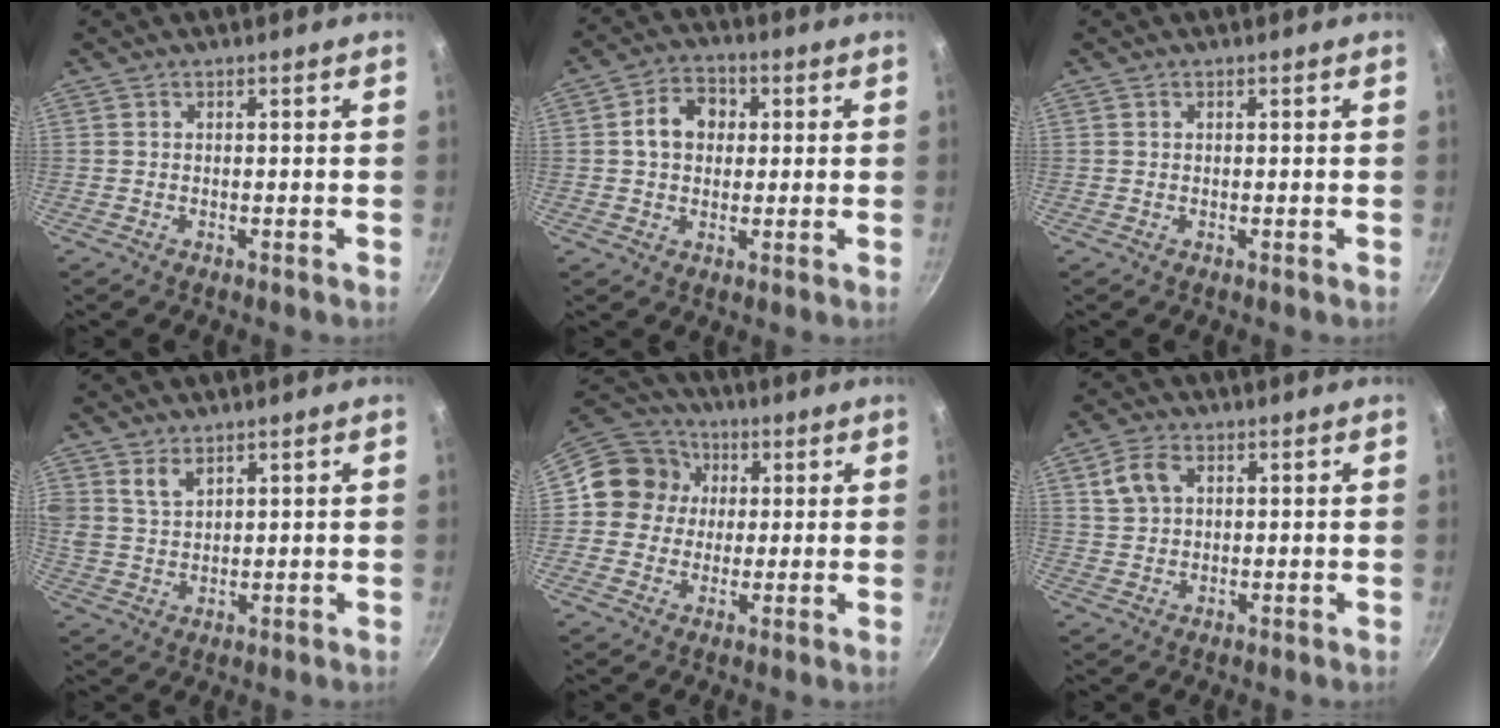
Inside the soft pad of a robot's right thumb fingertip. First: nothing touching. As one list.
[{"total": 7.7, "force": [1.2, 6.1, 4.5], "torque": [-0.049, 0.014, 0.009]}, {"total": 0.0}, {"total": 4.4, "force": [2.8, 2.4, 2.4], "torque": [-0.040, -0.017, 0.057]}, {"total": 11.1, "force": [1.6, 10.3, 3.8], "torque": [-0.031, 0.020, 0.006]}, {"total": 5.8, "force": [2.1, 4.0, 3.7], "torque": [-0.059, 0.003, 0.038]}]